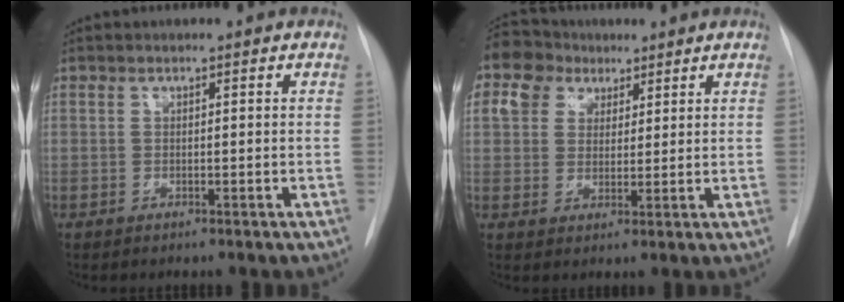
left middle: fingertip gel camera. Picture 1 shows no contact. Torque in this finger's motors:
{"motor_torque": [1.44, -0.70, 1.05, 0.21]}